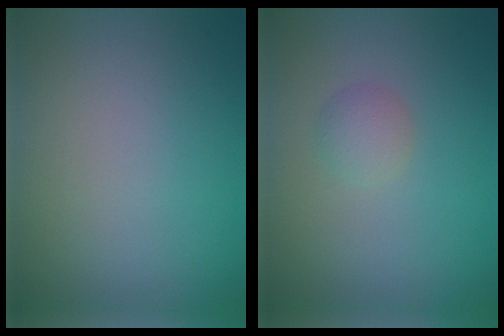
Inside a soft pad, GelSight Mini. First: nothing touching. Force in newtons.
{"total": 1.5, "press": 1.4, "slide": 0.1}